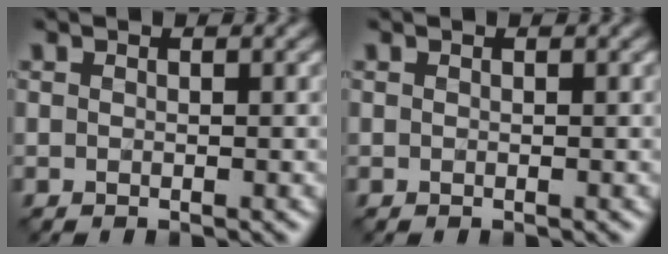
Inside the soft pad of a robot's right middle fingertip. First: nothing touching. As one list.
[{"total": 0.0}]